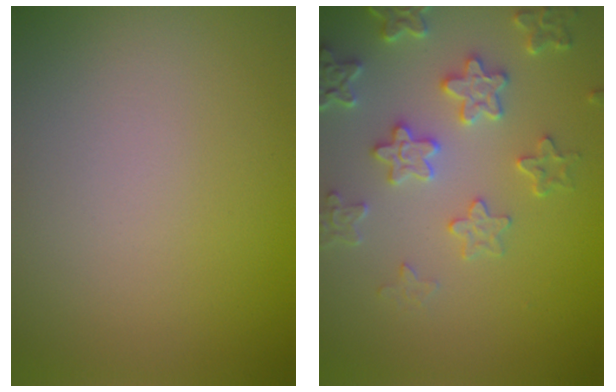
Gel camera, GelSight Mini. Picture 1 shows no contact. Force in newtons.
{"total": 4.5, "press": 3.9, "slide": 2.2}